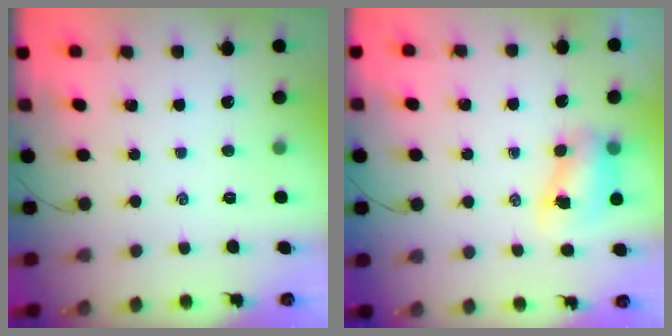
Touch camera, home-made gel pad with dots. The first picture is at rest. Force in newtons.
{"total": 8.1, "press": 8.0, "slide": 1.0}